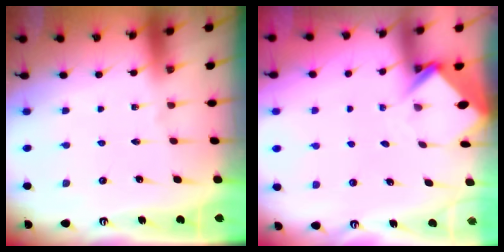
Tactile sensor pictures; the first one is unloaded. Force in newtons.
{"total": 3.9, "press": 3.9, "slide": 0.1}